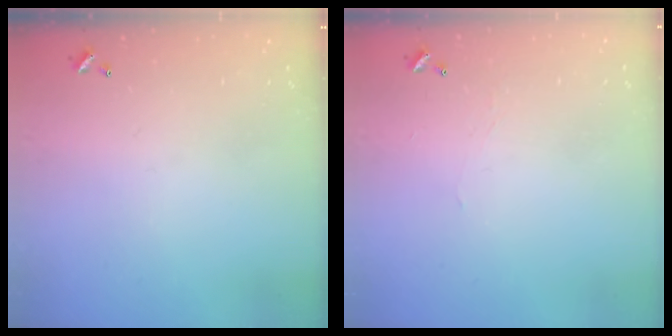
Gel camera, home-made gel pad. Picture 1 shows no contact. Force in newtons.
{"total": 0.9, "press": 0.7, "slide": 0.4}